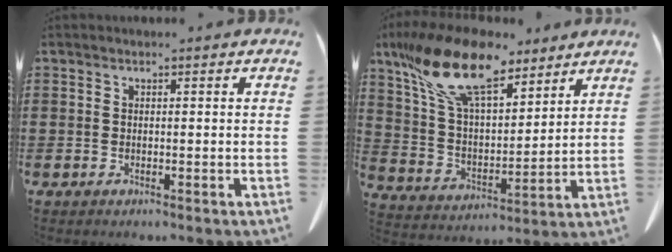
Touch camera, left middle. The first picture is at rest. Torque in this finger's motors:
{"motor_torque": [2.14, 0.00, 1.05, 0.21]}